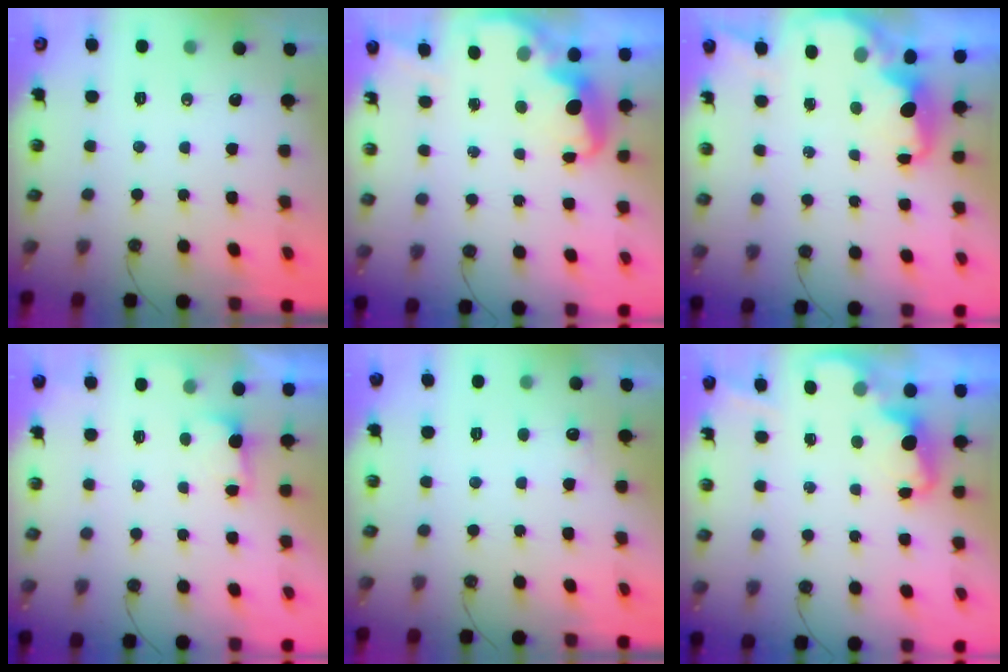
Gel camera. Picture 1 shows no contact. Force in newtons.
{"total": 2.5, "press": 2.5, "slide": 0.4}
{"total": 2.4, "press": 2.3, "slide": 0.7}
{"total": 1.2, "press": 0.9, "slide": 0.8}
{"total": 4.9, "press": 4.7, "slide": 1.1}
{"total": 1.9, "press": 1.9, "slide": 0.6}